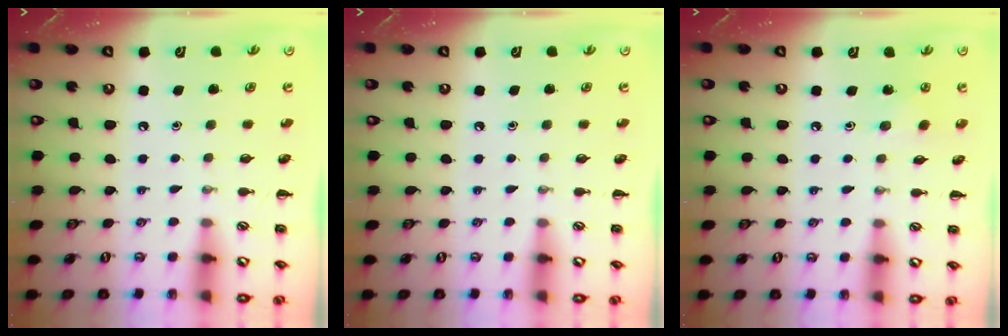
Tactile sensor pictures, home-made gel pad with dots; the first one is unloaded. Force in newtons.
{"total": 0.0}
{"total": 2.8, "press": 2.6, "slide": 0.9}